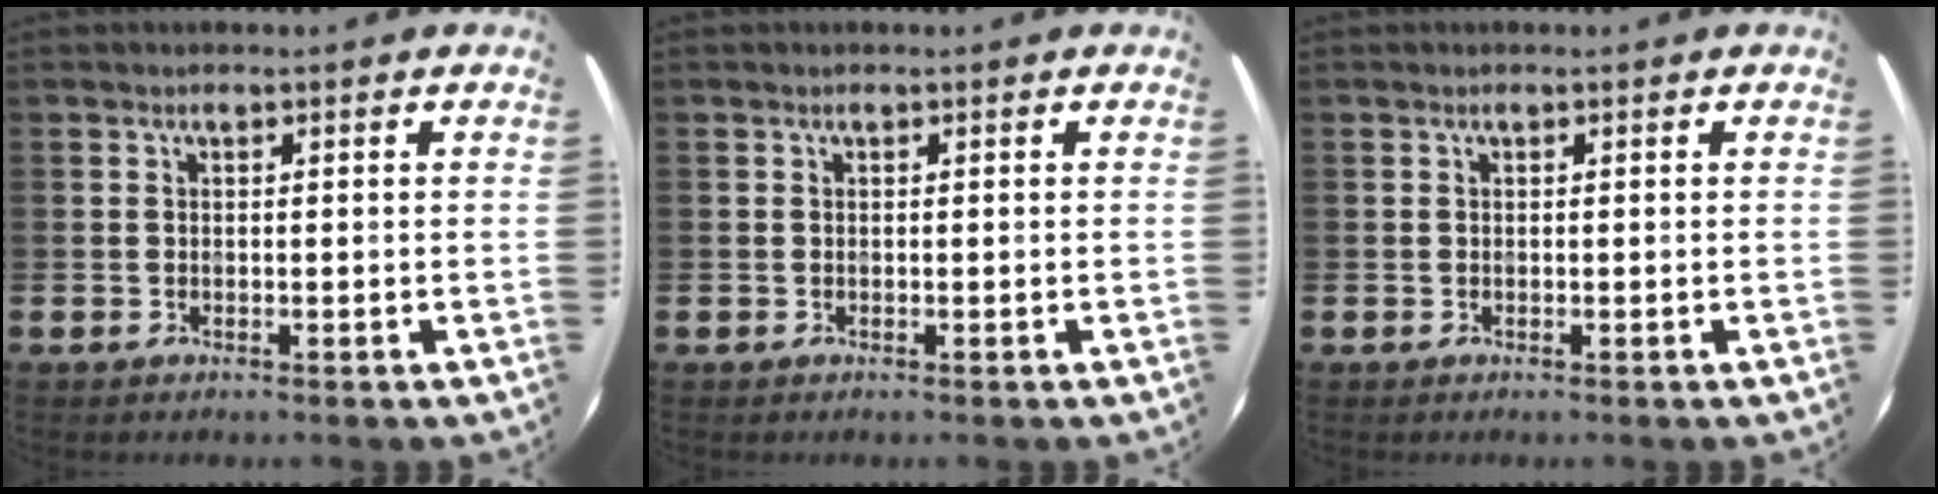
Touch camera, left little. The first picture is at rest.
{"total": 0.0}
{"total": 0.0}